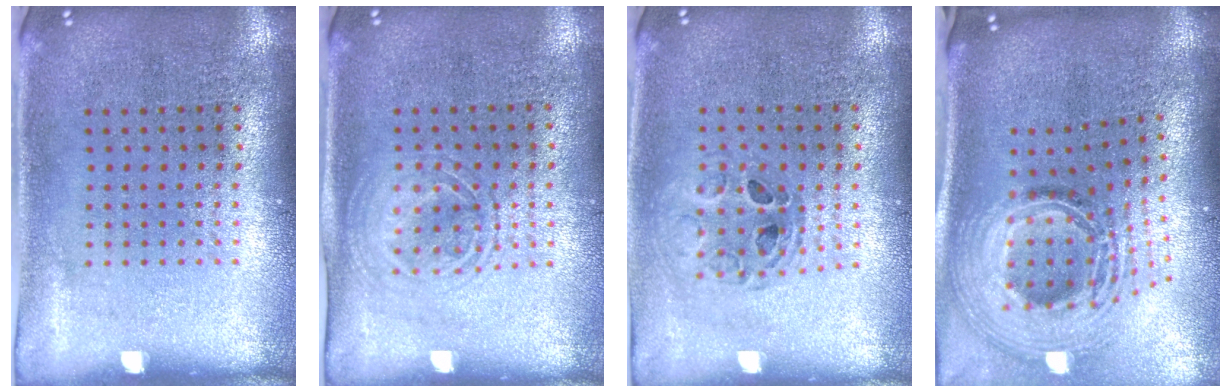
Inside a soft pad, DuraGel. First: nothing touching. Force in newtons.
{"total": 1.5, "press": 1.3, "slide": 0.6}
{"total": 0.5, "press": 0.4, "slide": 0.2}
{"total": 2.9, "press": 2.0, "slide": 2.1}